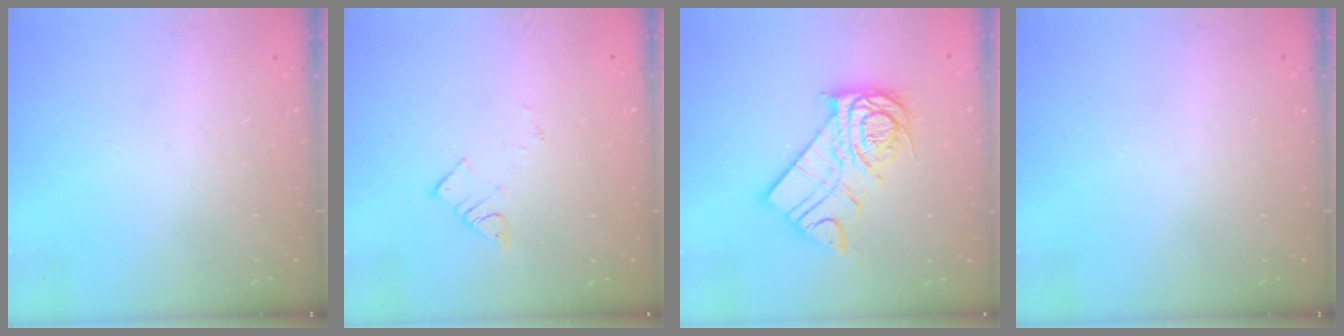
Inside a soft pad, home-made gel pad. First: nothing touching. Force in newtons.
{"total": 4.1, "press": 4.1, "slide": 0.2}
{"total": 16.1, "press": 16.1, "slide": 1.4}
{"total": 0.0}